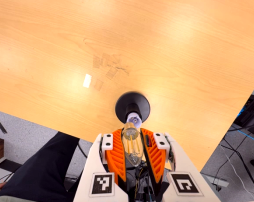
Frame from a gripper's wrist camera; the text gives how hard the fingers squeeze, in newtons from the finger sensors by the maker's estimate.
{"total": 19.5, "left": 20.6, "right": 18.3}